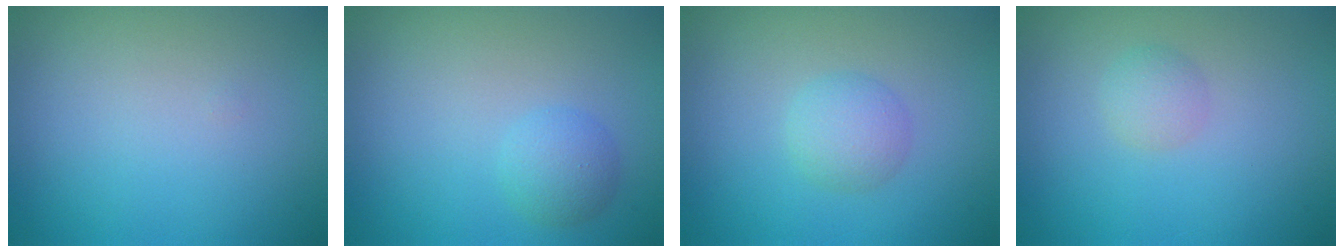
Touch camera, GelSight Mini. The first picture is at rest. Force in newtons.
{"total": 1.9, "press": 1.9, "slide": 0.1}
{"total": 2.2, "press": 2.2, "slide": 0.1}
{"total": 1.4, "press": 1.4, "slide": 0.1}